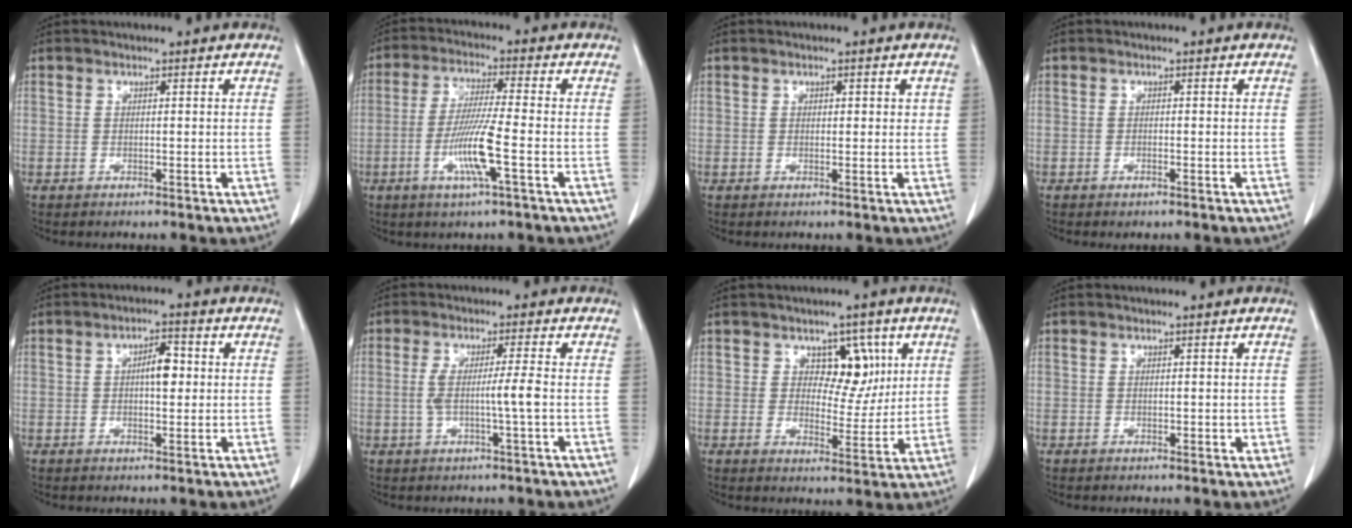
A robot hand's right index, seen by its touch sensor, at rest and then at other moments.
{"total": 8.4, "force": [-2.8, -0.4, 7.9], "torque": [-0.156, -0.011, -0.056]}
{"total": 1.5, "force": [0.6, 0.9, 1.0], "torque": [-0.008, 0.000, 0.006]}
{"total": 0.9, "force": [-0.6, 0.2, 0.6], "torque": [-0.013, -0.002, -0.006]}
{"total": 4.1, "force": [0.5, 1.6, 3.8], "torque": [-0.062, 0.008, 0.008]}
{"total": 4.7, "force": [-0.6, -0.6, 4.6], "torque": [-0.086, 0.002, -0.008]}
{"total": 6.4, "force": [2.5, 4.2, 4.1], "torque": [-0.044, 0.006, 0.040]}
{"total": 1.1, "force": [0.0, 0.8, 0.8], "torque": [-0.008, 0.001, 0.002]}